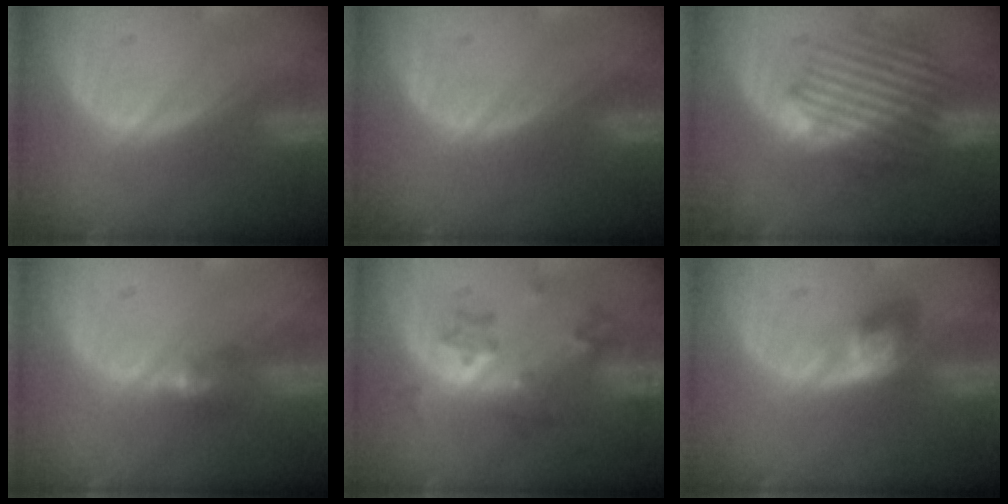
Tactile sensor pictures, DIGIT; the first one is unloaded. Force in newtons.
{"total": 0.0}
{"total": 8.7, "press": 8.6, "slide": 1.6}
{"total": 2.7, "press": 2.5, "slide": 0.9}
{"total": 6.2, "press": 5.9, "slide": 2.0}
{"total": 3.7, "press": 3.7, "slide": 0.2}